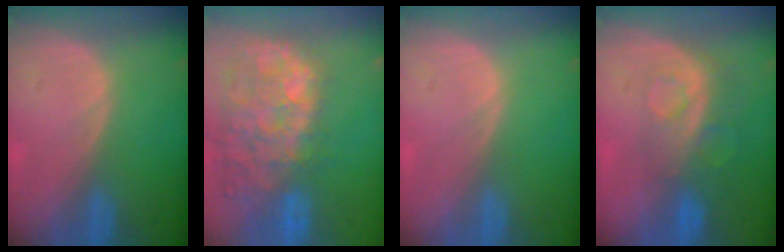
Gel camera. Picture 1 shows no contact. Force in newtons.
{"total": 14.4, "press": 11.7, "slide": 8.4}
{"total": 0.0}
{"total": 8.5, "press": 7.1, "slide": 4.7}